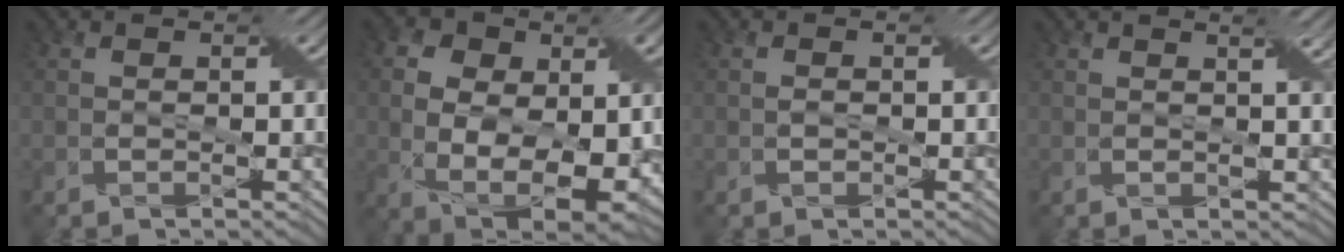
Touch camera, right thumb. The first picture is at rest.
{"total": 12.6, "force": [0.6, 8.6, 9.2], "torque": [-0.178, -0.015, 0.019]}
{"total": 0.8, "force": [-0.1, 0.6, 0.5], "torque": [-0.010, -0.001, -0.003]}
{"total": 2.8, "force": [1.5, 0.4, 2.4], "torque": [-0.035, -0.004, 0.020]}